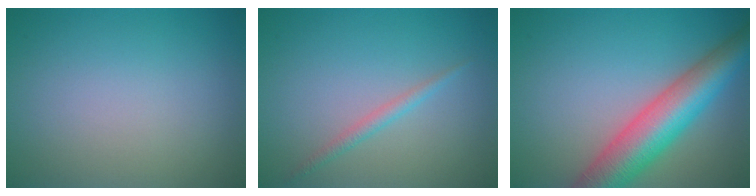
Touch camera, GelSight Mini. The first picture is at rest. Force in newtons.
{"total": 1.3, "press": 1.3, "slide": 0.1}
{"total": 8.4, "press": 8.4, "slide": 0.4}